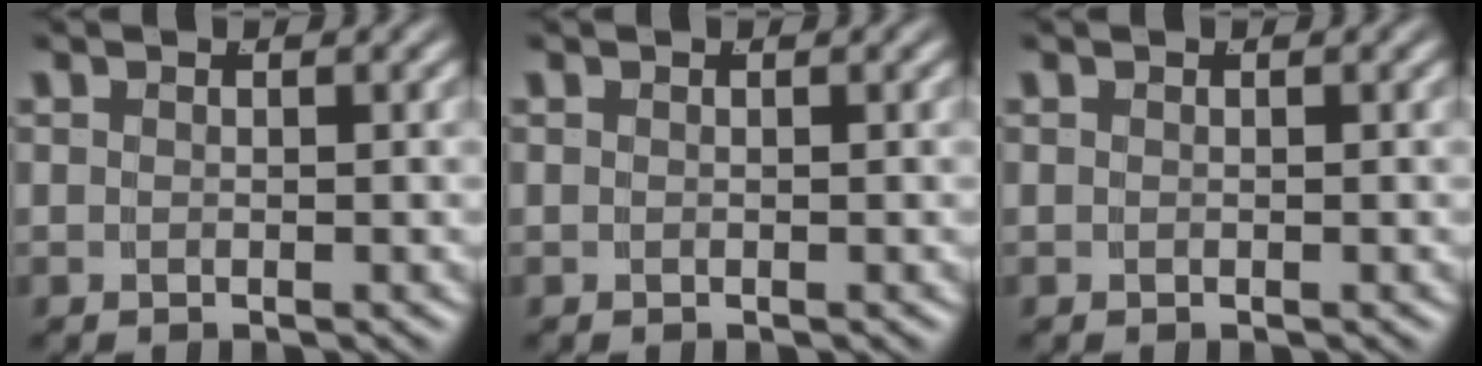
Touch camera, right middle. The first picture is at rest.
{"total": 0.0}
{"total": 0.0}